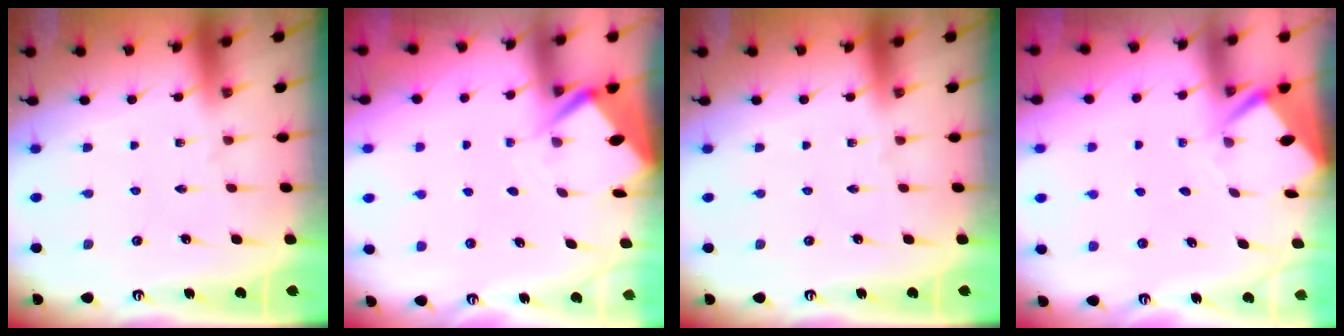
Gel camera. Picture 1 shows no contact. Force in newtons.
{"total": 3.5, "press": 3.5, "slide": 0.4}
{"total": 0.0}
{"total": 3.7, "press": 3.7, "slide": 0.3}